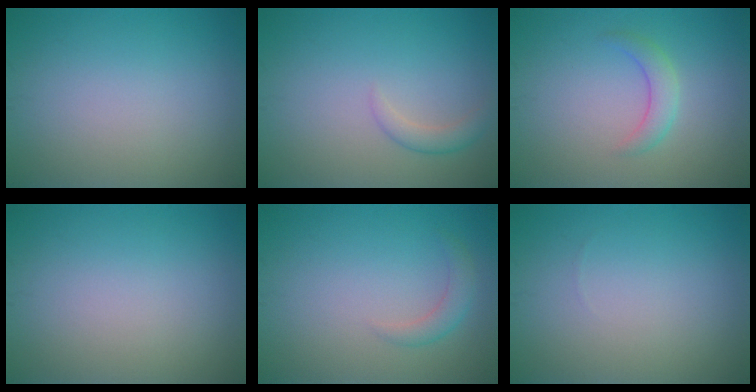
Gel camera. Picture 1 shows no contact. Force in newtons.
{"total": 1.6, "press": 1.6, "slide": 0.0}
{"total": 2.0, "press": 2.0, "slide": 0.0}
{"total": 0.0}
{"total": 1.6, "press": 1.6, "slide": 0.1}
{"total": 0.0}